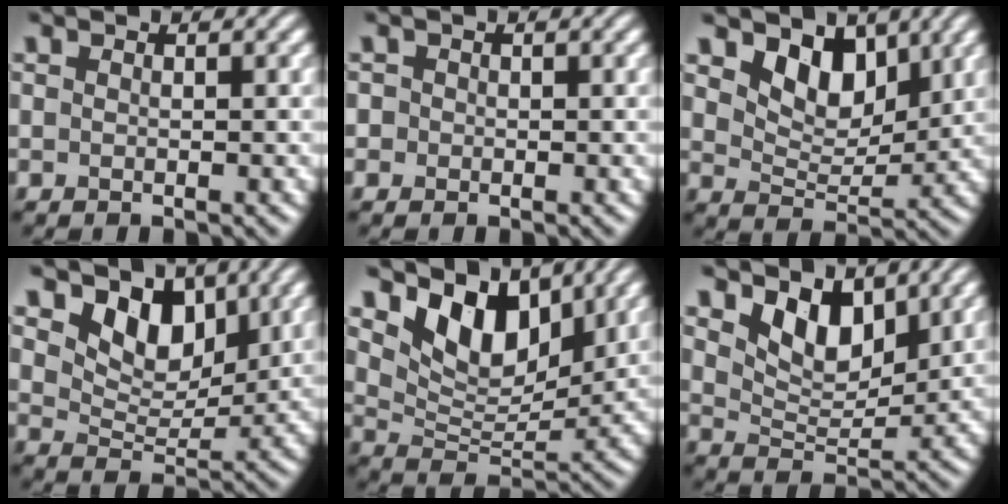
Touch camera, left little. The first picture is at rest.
{"total": 0.7, "force": [-0.1, 0.7, 0.1], "torque": [0.004, -0.004, -0.006]}
{"total": 4.8, "force": [3.0, 2.7, 2.6], "torque": [-0.052, -0.011, 0.042]}
{"total": 5.5, "force": [3.4, 3.2, 3.0], "torque": [-0.057, -0.010, 0.047]}
{"total": 7.2, "force": [4.5, 3.8, 4.2], "torque": [-0.077, -0.011, 0.075]}
{"total": 4.6, "force": [2.9, 2.4, 2.6], "torque": [-0.057, -0.013, 0.046]}